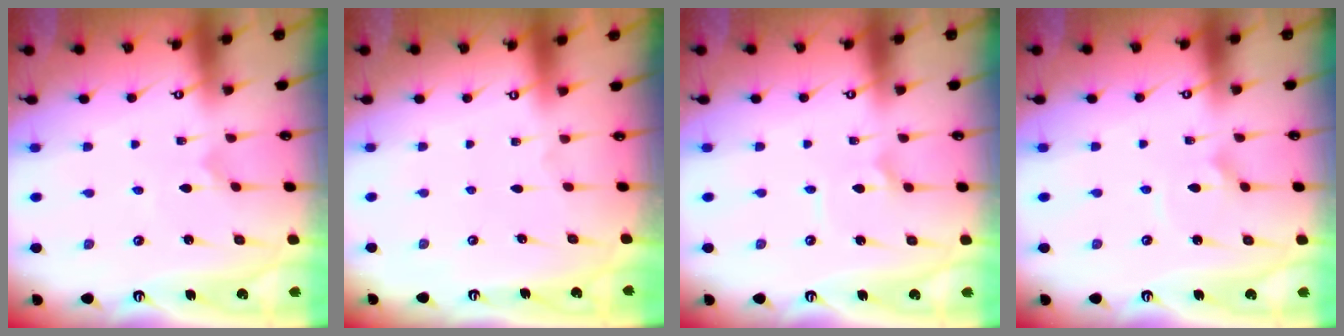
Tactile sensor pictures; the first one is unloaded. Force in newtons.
{"total": 0.0}
{"total": 1.8, "press": 1.8, "slide": 0.1}
{"total": 2.3, "press": 2.3, "slide": 0.3}